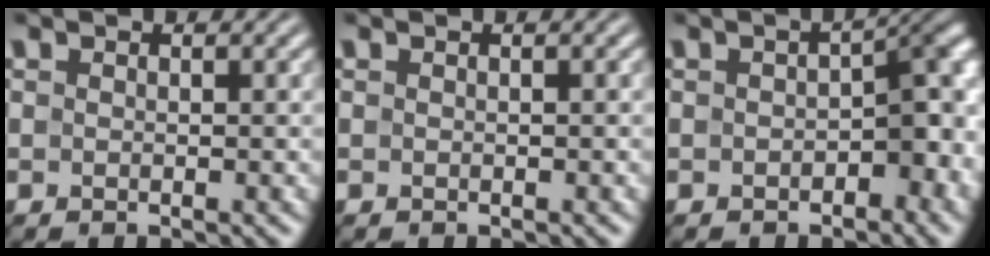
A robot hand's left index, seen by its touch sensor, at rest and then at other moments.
{"total": 0.0}
{"total": 5.3, "force": [-1.2, 2.7, 4.4], "torque": [-0.036, 0.009, -0.024]}